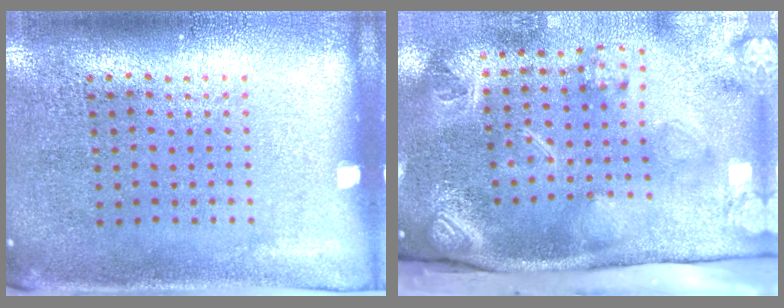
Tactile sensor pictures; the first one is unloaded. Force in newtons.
{"total": 4.7, "press": 3.3, "slide": 3.3}